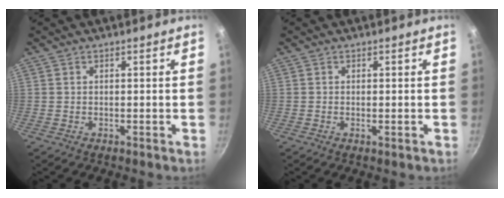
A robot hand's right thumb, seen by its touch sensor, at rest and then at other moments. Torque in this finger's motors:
{"motor_torque": [-0.66, -0.38, -0.09, -0.08, -0.01]}